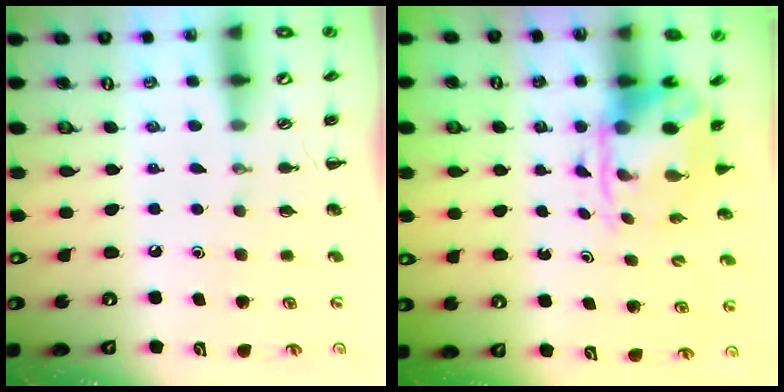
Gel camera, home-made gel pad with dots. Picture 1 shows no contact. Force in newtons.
{"total": 3.7, "press": 3.7, "slide": 0.8}